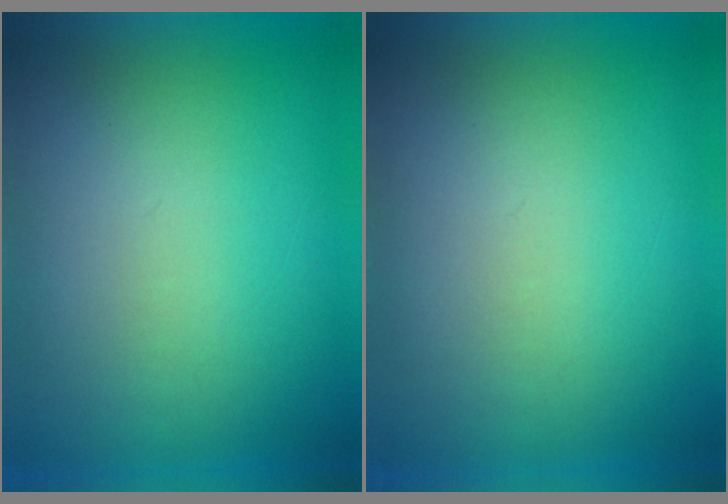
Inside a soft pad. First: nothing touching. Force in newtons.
{"total": 1.1}